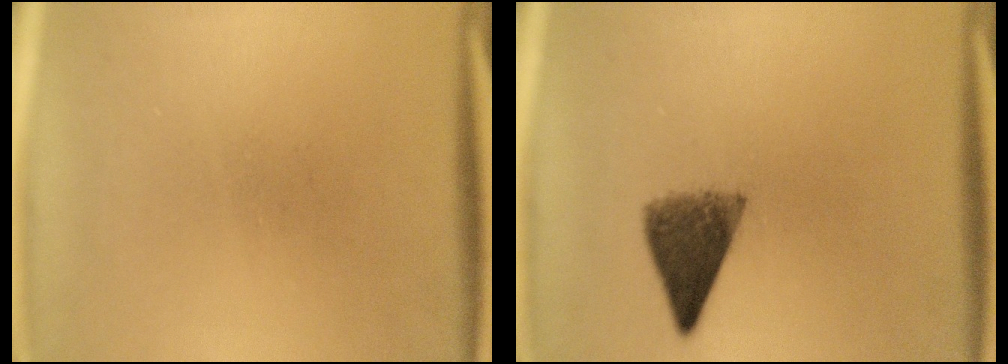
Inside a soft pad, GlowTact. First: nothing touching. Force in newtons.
{"total": 6.3}